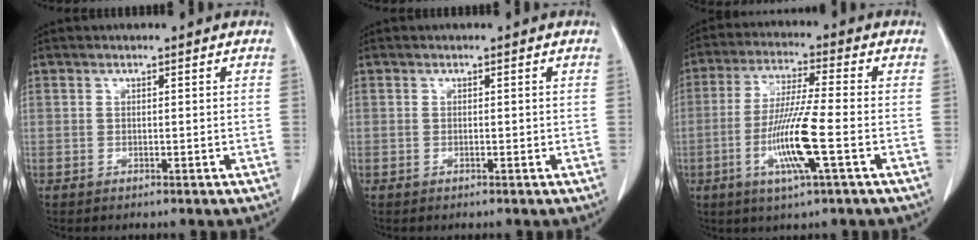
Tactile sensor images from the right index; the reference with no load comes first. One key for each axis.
{"total": 0.0}
{"total": 10.7, "fx": -3.1, "fy": -0.3, "fz": 10.2, "tx": -0.202, "ty": -0.014, "tz": -0.062}